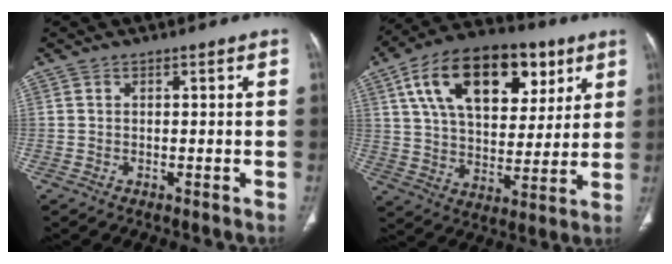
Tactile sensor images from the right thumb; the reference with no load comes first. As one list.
[{"total": 23.9, "force": [10.2, 13.9, 16.6], "torque": [-0.245, -0.002, 0.166]}]